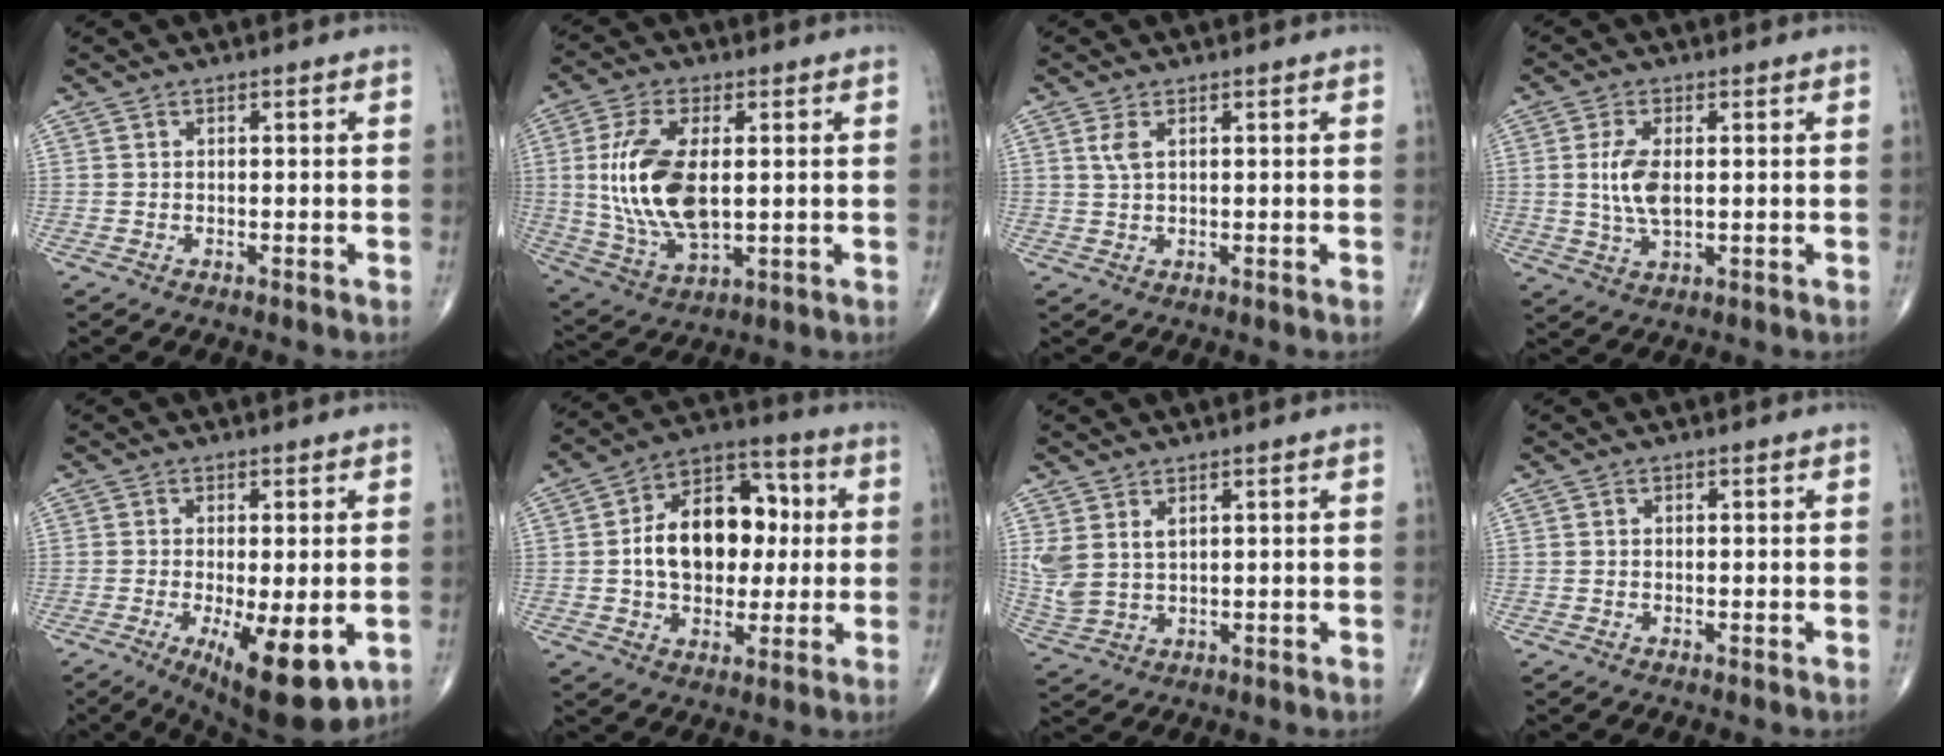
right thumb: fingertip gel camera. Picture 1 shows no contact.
{"total": 15.3, "force": [1.2, 7.4, 13.3], "torque": [-0.277, -0.011, 0.033]}
{"total": 2.2, "force": [0.9, 0.9, 1.8], "torque": [-0.044, 0.005, 0.024]}
{"total": 6.4, "force": [0.5, 3.0, 5.7], "torque": [-0.121, -0.007, 0.012]}
{"total": 13.1, "force": [-4.2, 4.3, 11.6], "torque": [-0.170, -0.022, -0.052]}
{"total": 17.4, "force": [1.1, 11.8, 12.8], "torque": [-0.160, 0.030, 0.014]}
{"total": 5.4, "force": [2.2, 3.0, 4.0], "torque": [-0.096, -0.007, 0.058]}
{"total": 0.0}